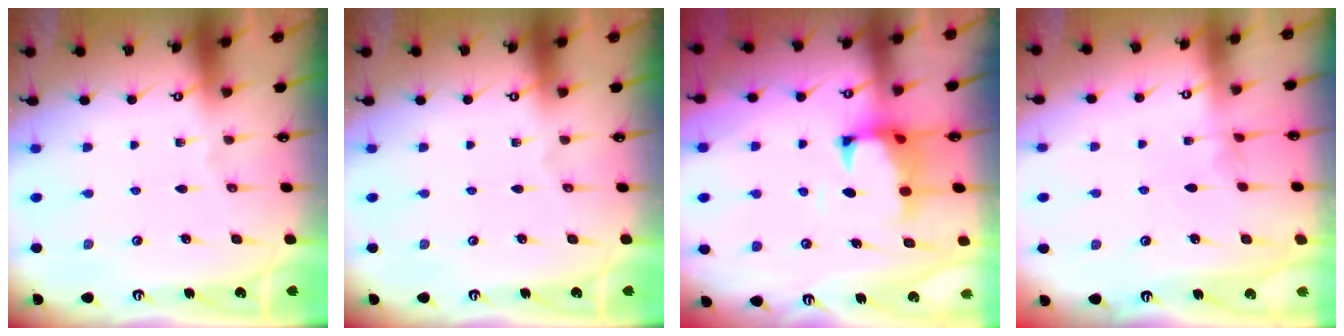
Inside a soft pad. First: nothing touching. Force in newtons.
{"total": 0.0}
{"total": 1.8, "press": 1.4, "slide": 1.1}
{"total": 4.5, "press": 4.5, "slide": 0.3}